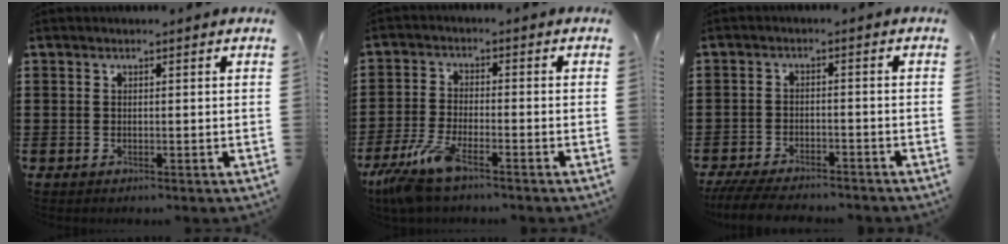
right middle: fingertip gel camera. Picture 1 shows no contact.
{"total": 6.8, "force": [-5.1, 1.0, 4.5], "torque": [-0.111, -0.018, -0.100]}
{"total": 4.6, "force": [-4.4, 0.5, 1.2], "torque": [-0.033, -0.004, -0.090]}